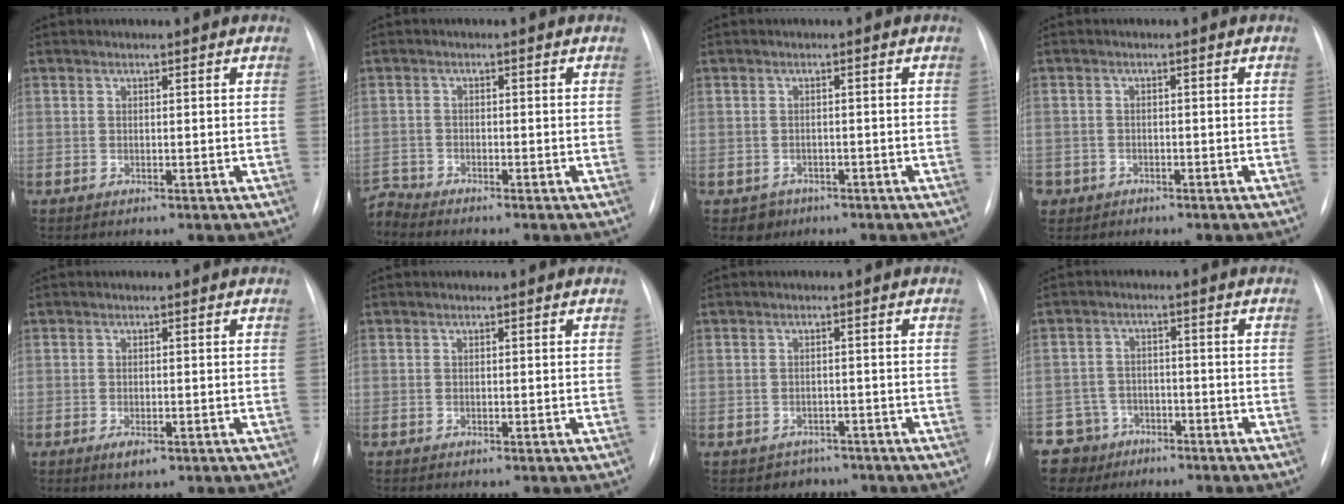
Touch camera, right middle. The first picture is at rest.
{"total": 2.8, "force": [-2.6, -0.8, -0.6], "torque": [0.009, -0.018, -0.051]}
{"total": 2.2, "force": [-1.3, 1.8, 0.0], "torque": [0.002, 0.008, -0.017]}
{"total": 3.4, "force": [-2.2, 2.6, 0.4], "torque": [-0.007, 0.005, -0.035]}
{"total": 2.1, "force": [-1.1, 0.7, 1.6], "torque": [-0.026, -0.002, -0.014]}
{"total": 0.0}
{"total": 2.9, "force": [-2.1, 1.8, -0.5], "torque": [0.003, 0.011, -0.030]}
{"total": 6.8, "force": [-4.7, 4.9, -0.5], "torque": [0.008, 0.008, -0.081]}